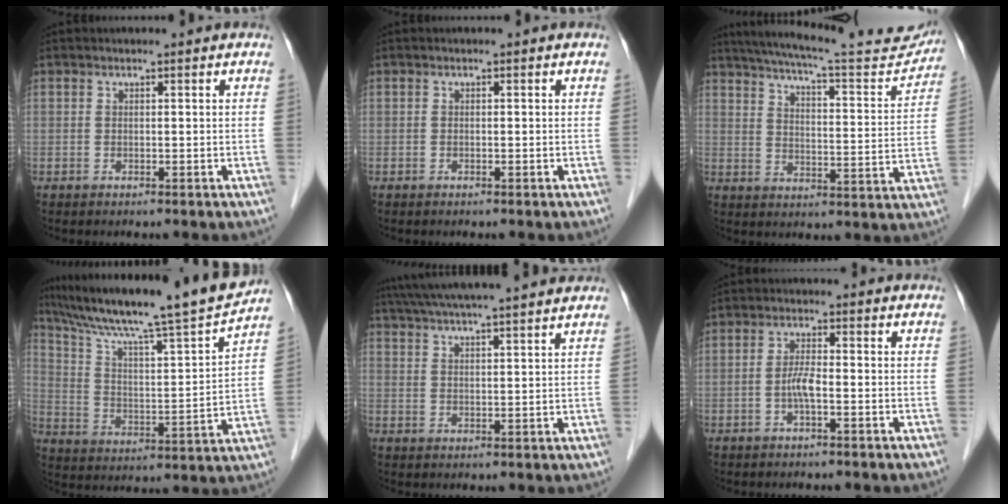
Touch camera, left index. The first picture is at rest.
{"total": 0.0}
{"total": 23.2, "force": [21.0, 2.8, 9.6], "torque": [-0.150, -0.028, 0.271]}
{"total": 20.8, "force": [17.9, -0.8, 10.6], "torque": [-0.180, -0.013, 0.279]}
{"total": 17.0, "force": [15.1, 0.2, 8.0], "torque": [-0.141, 0.035, 0.214]}
{"total": 2.7, "force": [-0.9, 0.4, 2.5], "torque": [-0.057, 0.004, -0.020]}